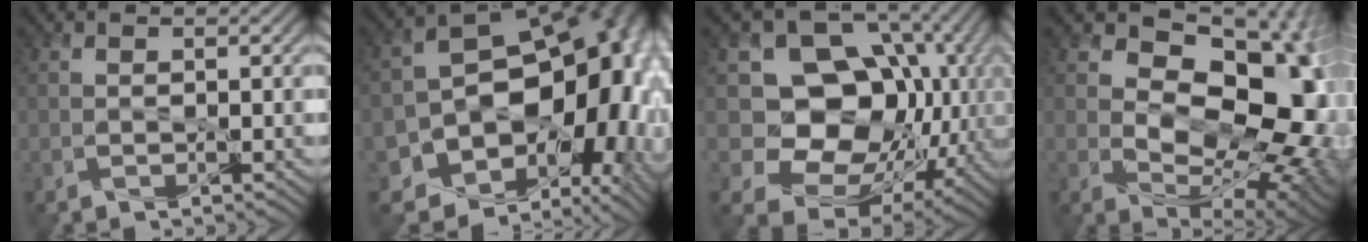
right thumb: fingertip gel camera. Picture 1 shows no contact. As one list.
[{"total": 20.8, "force": [-6.4, 14.7, 13.2], "torque": [-0.186, -0.038, -0.073]}, {"total": 16.4, "force": [0.5, 12.5, 10.7], "torque": [-0.201, -0.017, 0.032]}, {"total": 16.4, "force": [3.1, 10.5, 12.3], "torque": [-0.148, 0.006, 0.057]}]